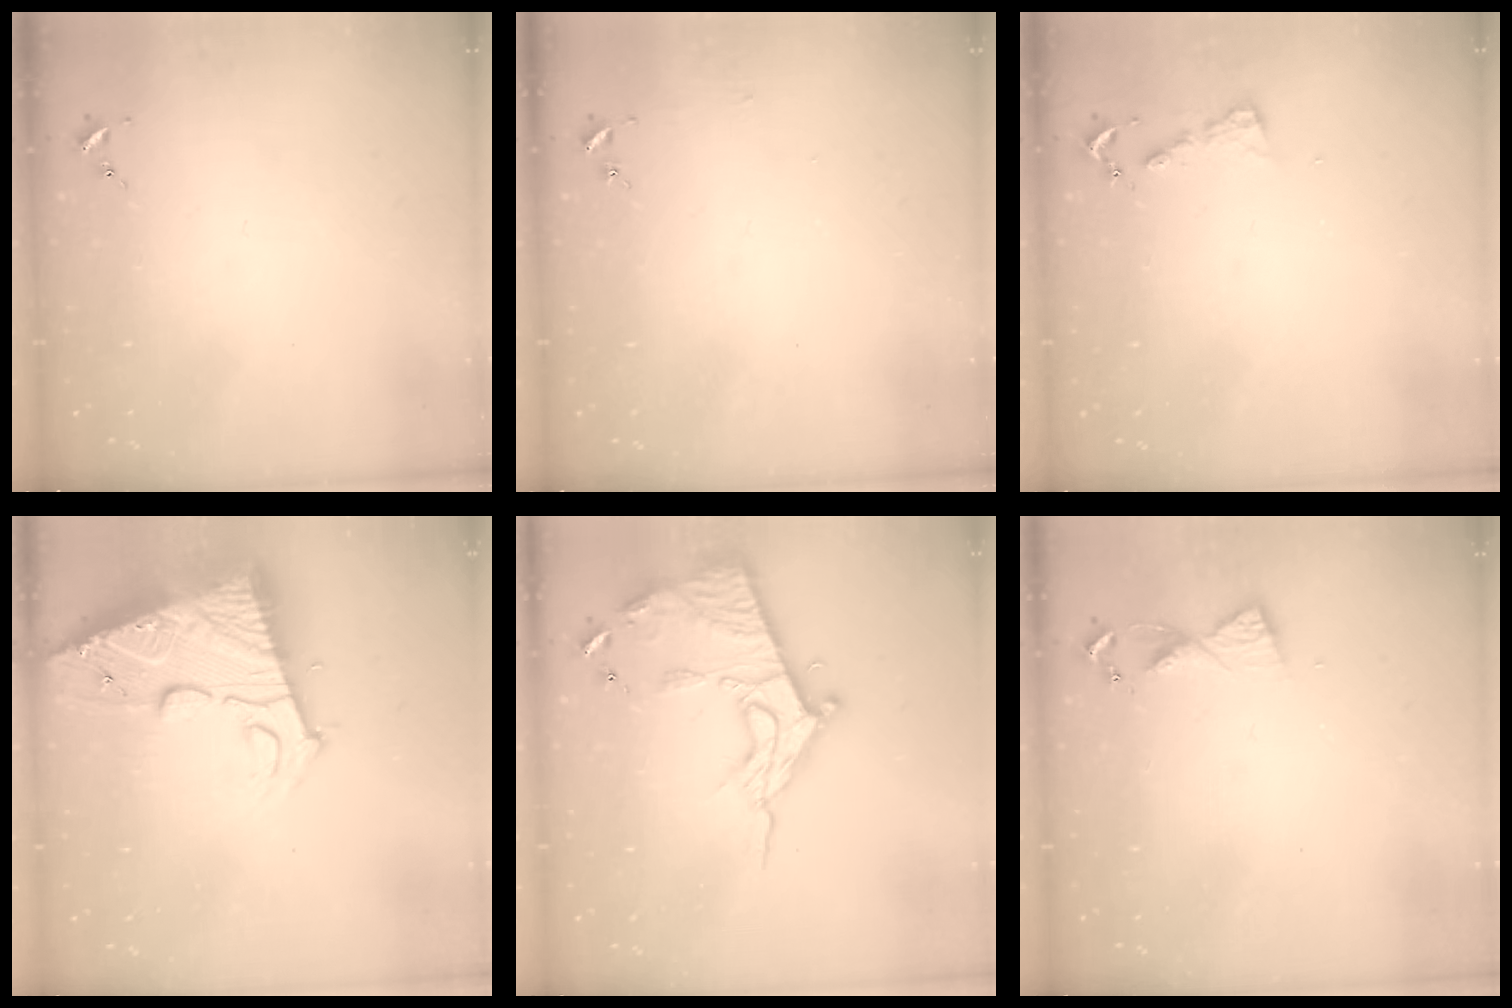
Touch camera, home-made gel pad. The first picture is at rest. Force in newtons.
{"total": 2.5, "press": 2.5, "slide": 0.2}
{"total": 4.6, "press": 4.6, "slide": 0.4}
{"total": 18.3, "press": 18.2, "slide": 1.7}
{"total": 16.8, "press": 16.8, "slide": 1.3}
{"total": 5.5, "press": 5.4, "slide": 0.6}